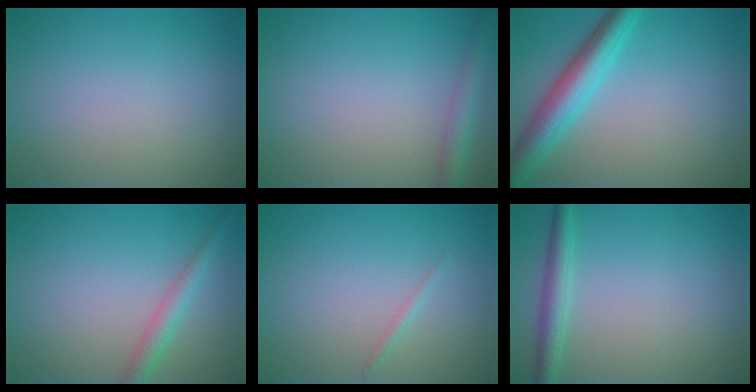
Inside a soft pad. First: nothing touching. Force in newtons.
{"total": 2.7, "press": 2.7, "slide": 0.2}
{"total": 5.3, "press": 5.3, "slide": 0.2}
{"total": 2.2, "press": 2.2, "slide": 0.1}
{"total": 0.7, "press": 0.7, "slide": 0.0}
{"total": 2.4, "press": 2.4, "slide": 0.0}